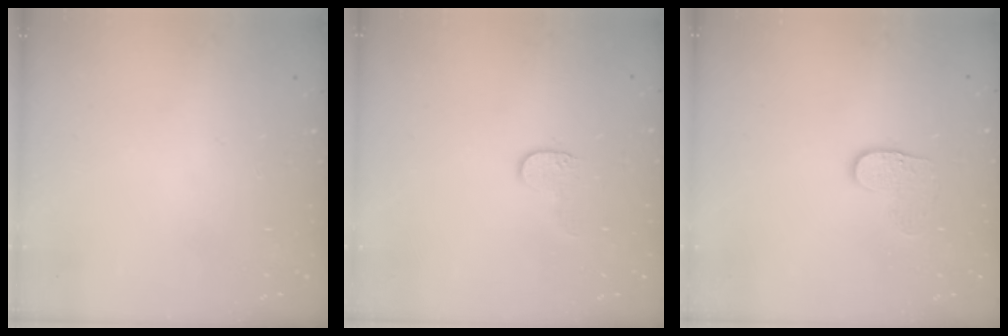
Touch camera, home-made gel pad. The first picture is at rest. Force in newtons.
{"total": 4.2, "press": 4.2, "slide": 0.3}
{"total": 4.0, "press": 4.0, "slide": 0.4}